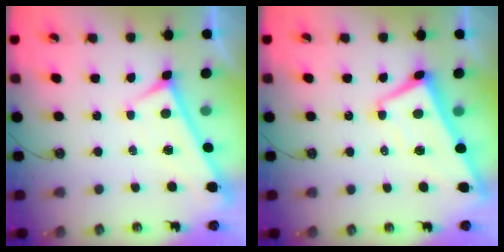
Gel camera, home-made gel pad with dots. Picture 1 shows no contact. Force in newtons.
{"total": 5.2, "press": 5.2, "slide": 0.8}